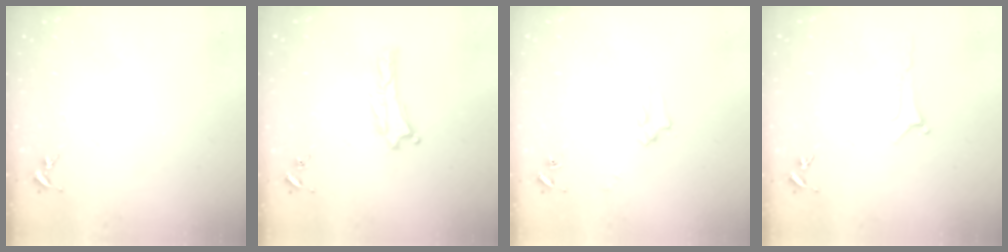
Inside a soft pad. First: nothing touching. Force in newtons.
{"total": 0.0}
{"total": 2.2, "press": 2.2, "slide": 0.2}
{"total": 0.0}